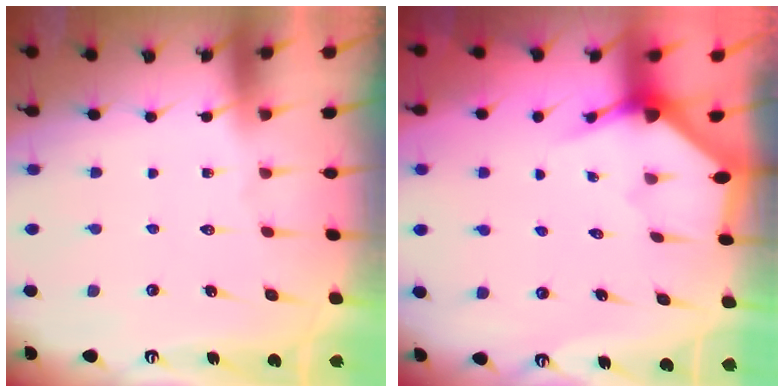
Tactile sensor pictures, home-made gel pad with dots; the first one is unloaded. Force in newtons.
{"total": 3.1, "press": 3.1, "slide": 0.2}